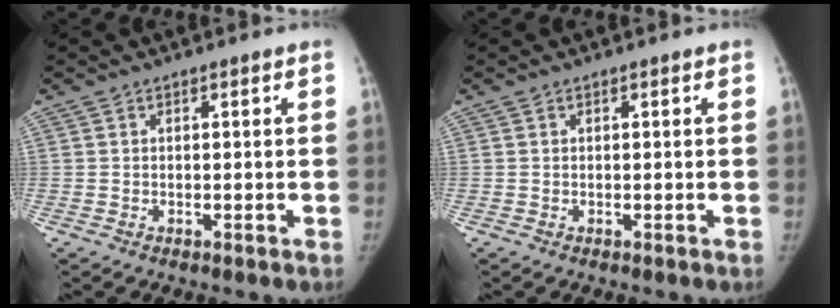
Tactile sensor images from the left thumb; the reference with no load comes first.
{"total": 0.0}